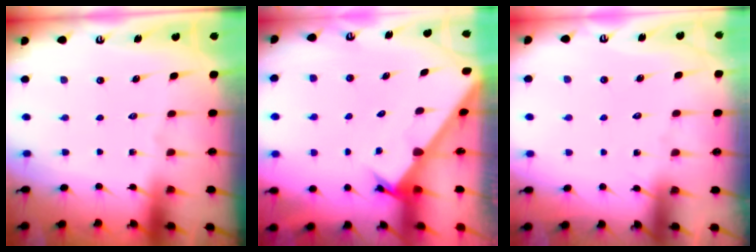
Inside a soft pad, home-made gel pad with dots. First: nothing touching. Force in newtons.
{"total": 2.6, "press": 2.6, "slide": 0.2}
{"total": 4.9, "press": 4.9, "slide": 0.5}